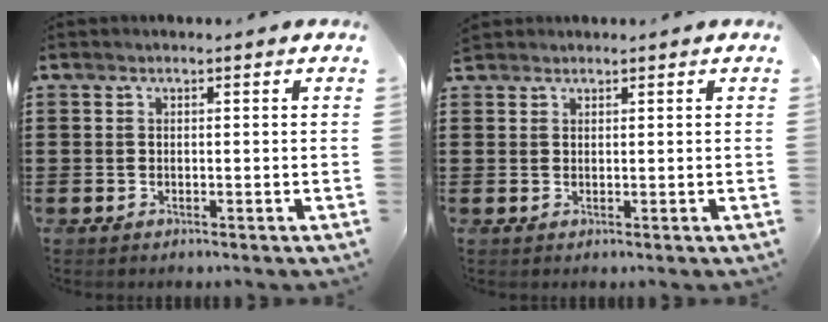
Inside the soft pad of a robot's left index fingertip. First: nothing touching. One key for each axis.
{"total": 1.2, "fx": 1.1, "fy": 0.4, "fz": 0.1, "tx": -0.004, "ty": 0.001, "tz": 0.023}